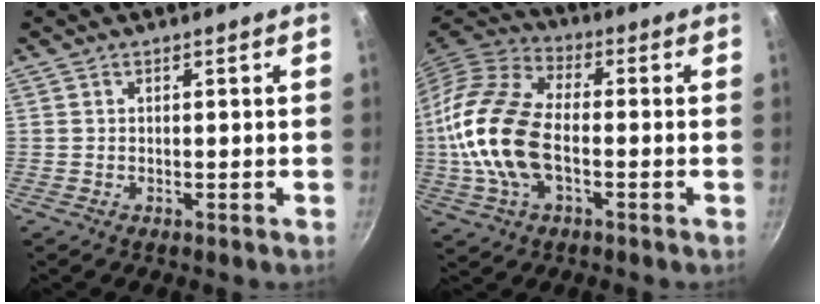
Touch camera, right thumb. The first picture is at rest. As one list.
[{"total": 17.5, "force": [-2.0, 9.9, 14.3], "torque": [-0.275, 0.029, -0.053]}]